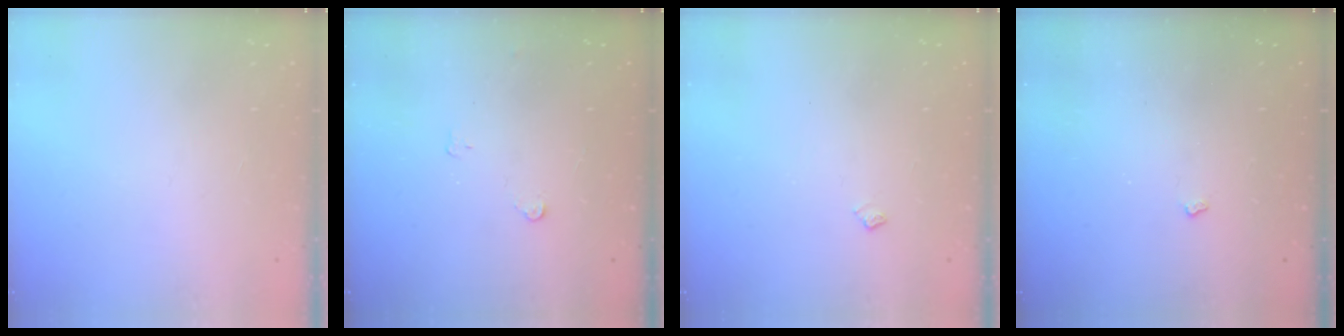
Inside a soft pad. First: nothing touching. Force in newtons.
{"total": 3.4, "press": 3.4, "slide": 0.3}
{"total": 3.2, "press": 3.1, "slide": 0.5}
{"total": 2.6, "press": 2.6, "slide": 0.4}